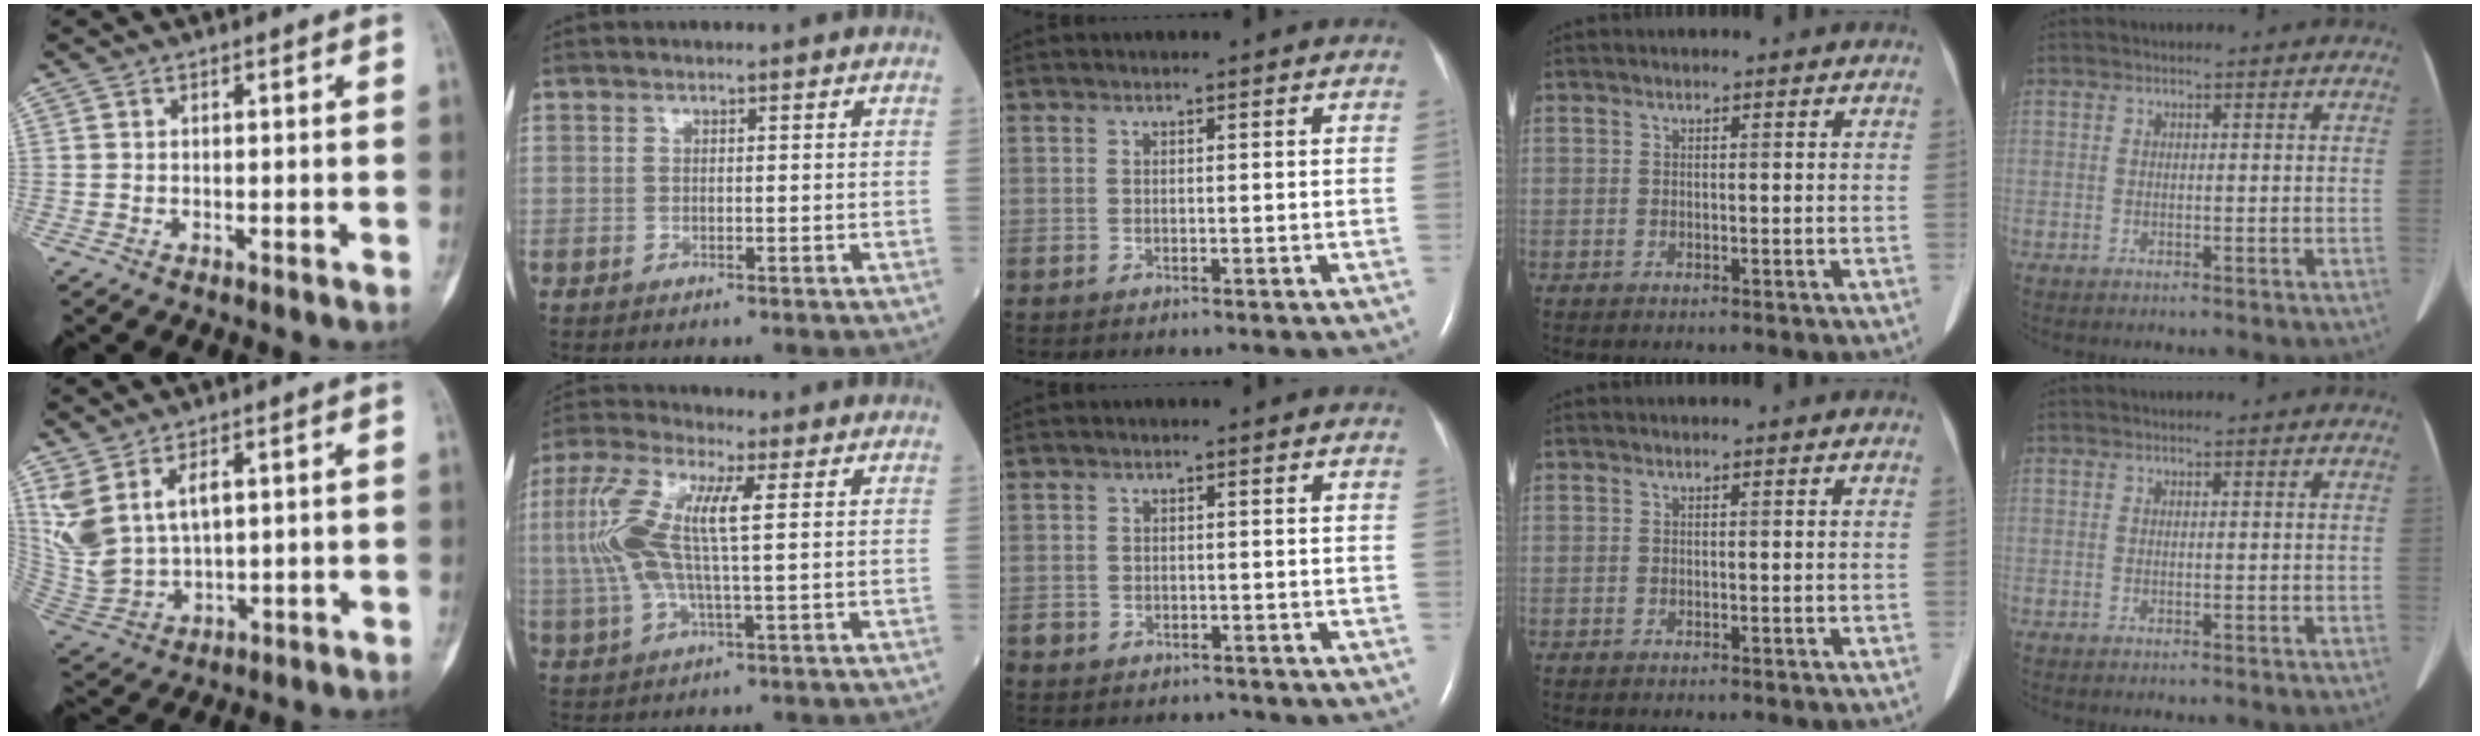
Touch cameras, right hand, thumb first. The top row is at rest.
{"thumb": {"total": 11.5, "force": [4.4, 6.8, 8.2], "torque": [-0.170, -0.014, 0.111]}, "index": {"total": 11.5, "force": [1.8, 2.5, 11.1], "torque": [-0.259, 0.020, 0.032]}, "middle": {"total": 4.3, "force": [-3.4, 2.6, 0.3], "torque": [-0.009, 0.006, -0.054]}}